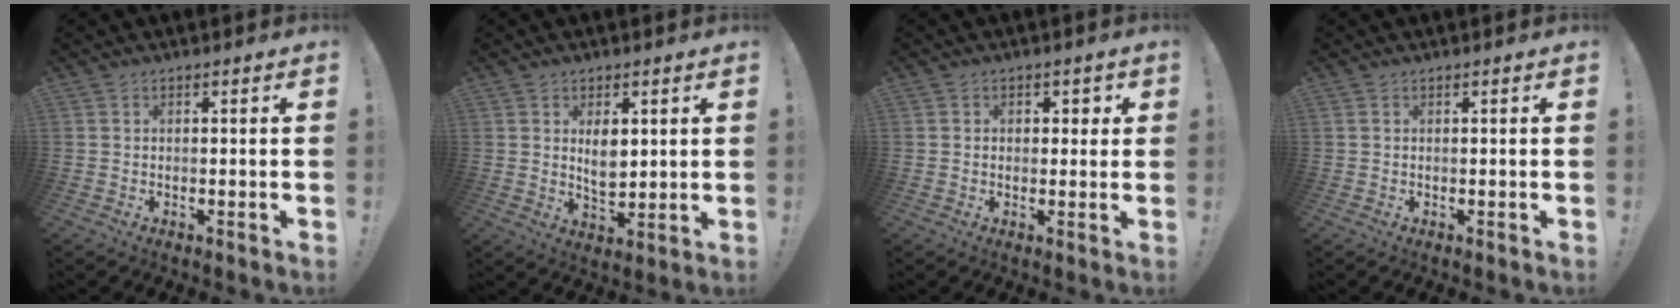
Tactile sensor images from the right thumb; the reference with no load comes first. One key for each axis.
{"total": 6.2, "fx": 2.1, "fy": 4.0, "fz": 4.2, "tx": -0.055, "ty": -0.014, "tz": 0.035}
{"total": 2.6, "fx": 0.5, "fy": 2.5, "fz": 0.6, "tx": 0.007, "ty": 0.002, "tz": 0.005}
{"total": 0.0}